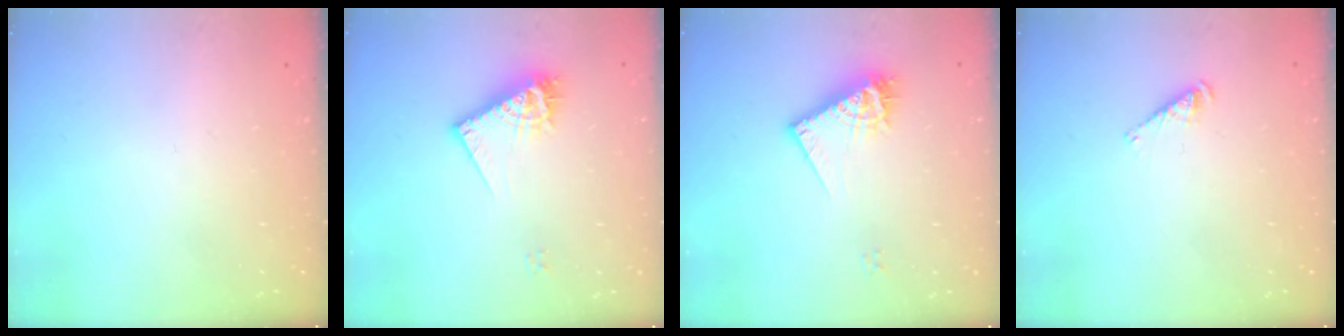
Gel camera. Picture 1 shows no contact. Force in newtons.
{"total": 11.0, "press": 10.9, "slide": 0.9}
{"total": 11.0, "press": 10.9, "slide": 0.9}
{"total": 2.9, "press": 2.9, "slide": 0.5}